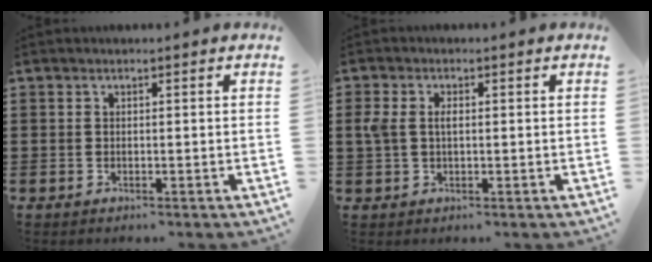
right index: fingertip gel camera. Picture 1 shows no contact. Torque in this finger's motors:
{"motor_torque": [0.61, -0.16, 0.18, 0.11]}